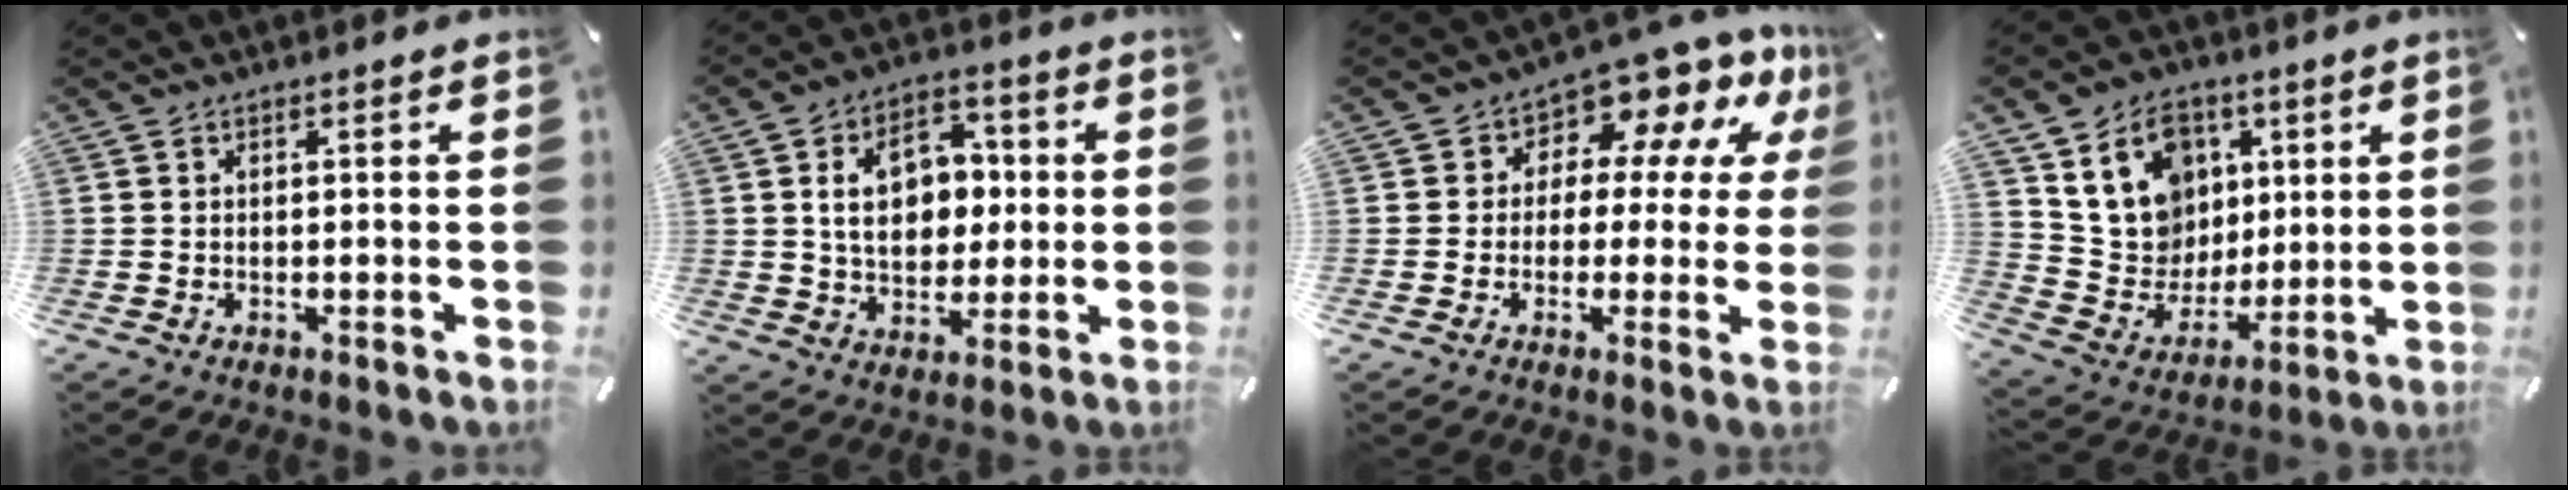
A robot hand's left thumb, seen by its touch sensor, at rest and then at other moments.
{"total": 12.5, "force": [1.4, 9.6, 7.9], "torque": [-0.120, 0.011, 0.025]}
{"total": 8.4, "force": [5.6, 5.0, 3.8], "torque": [-0.064, -0.056, 0.098]}
{"total": 16.6, "force": [6.4, 14.0, 6.2], "torque": [-0.100, -0.028, 0.132]}